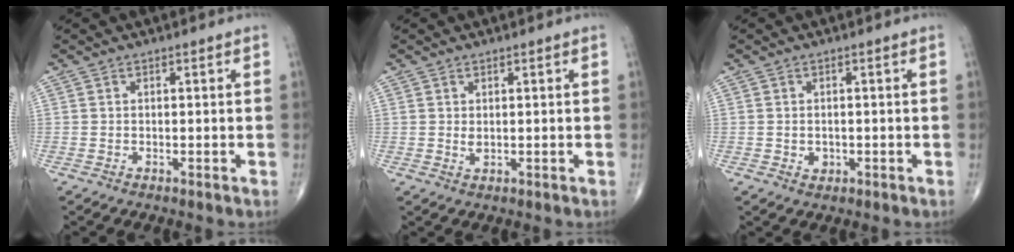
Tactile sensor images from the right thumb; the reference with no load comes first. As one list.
[{"total": 1.1, "force": [0.3, 0.6, 0.9], "torque": [-0.017, -0.004, 0.010]}, {"total": 1.6, "force": [-0.3, 1.4, 0.8], "torque": [-0.003, 0.003, 0.001]}]